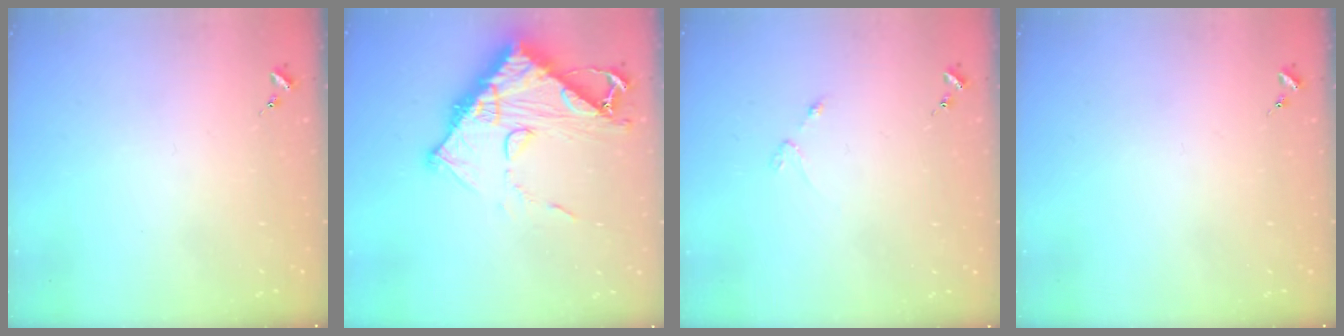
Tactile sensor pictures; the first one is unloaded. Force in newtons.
{"total": 16.7, "press": 16.6, "slide": 1.9}
{"total": 2.3, "press": 2.3, "slide": 0.3}
{"total": 0.0}